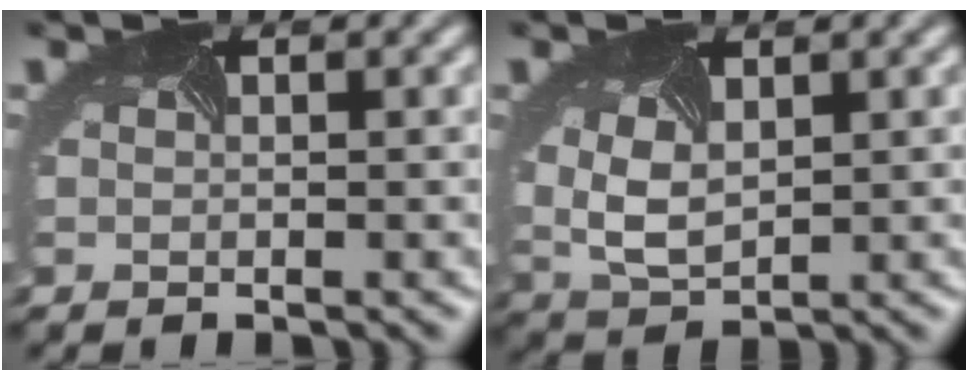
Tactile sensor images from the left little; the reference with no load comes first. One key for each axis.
{"total": 3.1, "fx": 0.7, "fy": 1.9, "fz": 2.4, "tx": -0.068, "ty": -0.003, "tz": 0.020}